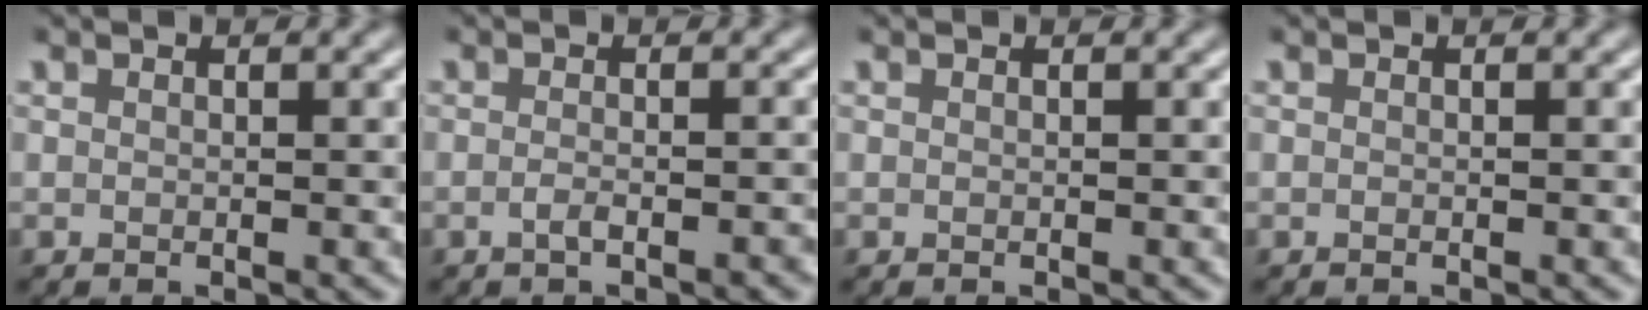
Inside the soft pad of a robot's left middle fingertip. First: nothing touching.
{"total": 2.2, "force": [-1.1, 0.7, 1.8], "torque": [-0.025, 0.003, -0.022]}
{"total": 0.0}
{"total": 0.0}